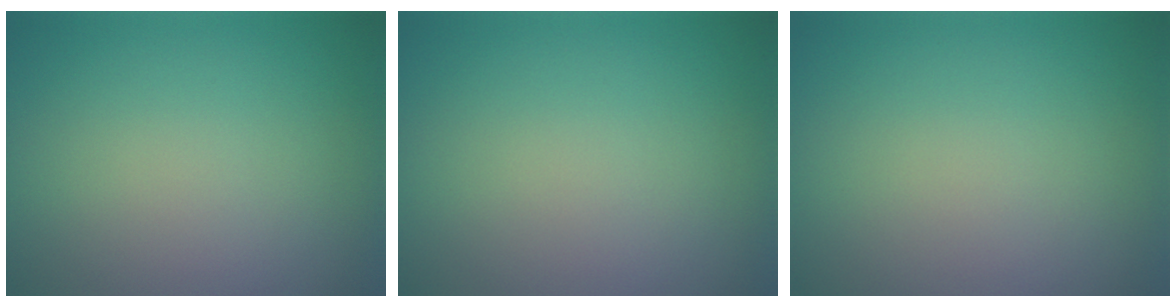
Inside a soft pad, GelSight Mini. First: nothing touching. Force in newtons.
{"total": 0.0}
{"total": 0.0}